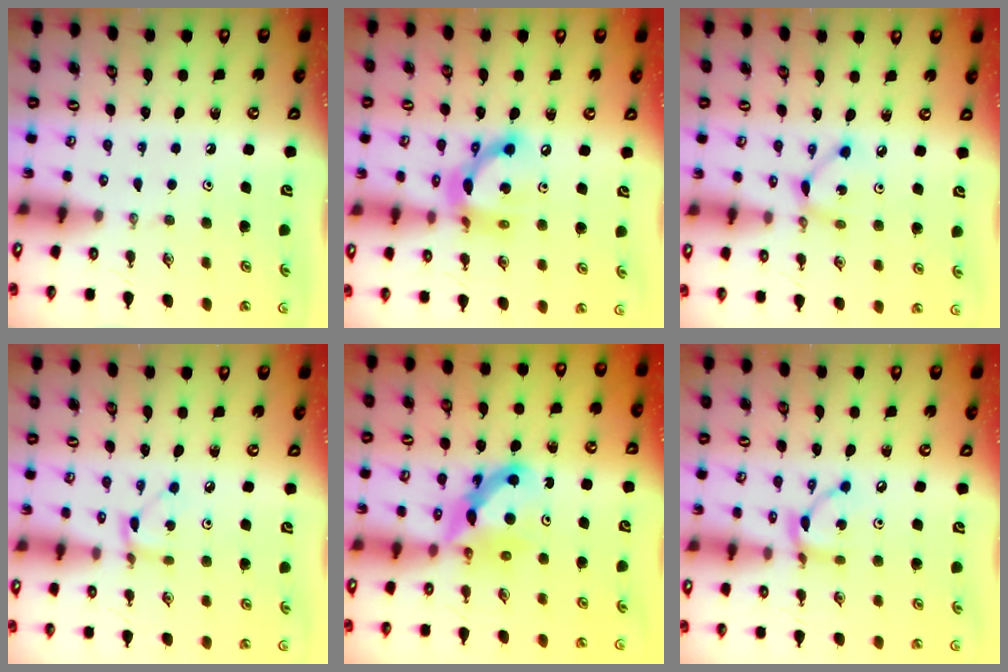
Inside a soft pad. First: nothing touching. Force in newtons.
{"total": 13.6, "press": 13.6, "slide": 0.7}
{"total": 4.9, "press": 4.9, "slide": 0.2}
{"total": 2.6, "press": 2.6, "slide": 0.3}
{"total": 6.9, "press": 6.8, "slide": 0.6}
{"total": 7.8, "press": 7.8, "slide": 0.1}